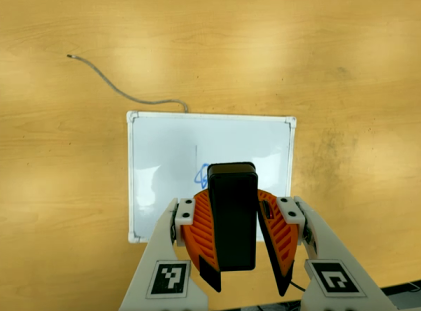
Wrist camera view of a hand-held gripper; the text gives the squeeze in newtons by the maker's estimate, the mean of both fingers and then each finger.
{"total": 8.2, "left": 8.3, "right": 8.2}